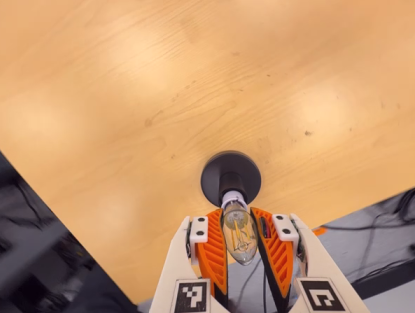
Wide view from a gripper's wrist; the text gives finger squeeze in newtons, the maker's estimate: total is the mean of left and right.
{"total": 19.3, "left": 17.0, "right": 21.6}